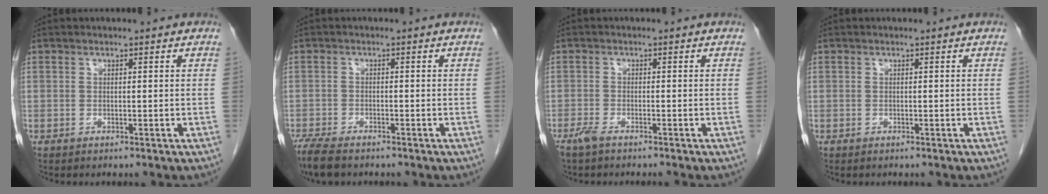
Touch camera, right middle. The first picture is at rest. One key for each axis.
{"total": 5.7, "fx": -4.6, "fy": 1.5, "fz": 3.0, "tx": -0.057, "ty": -0.014, "tz": -0.079}
{"total": 2.4, "fx": -1.9, "fy": 0.2, "fz": 1.4, "tx": -0.032, "ty": -0.005, "tz": -0.036}
{"total": 0.0}